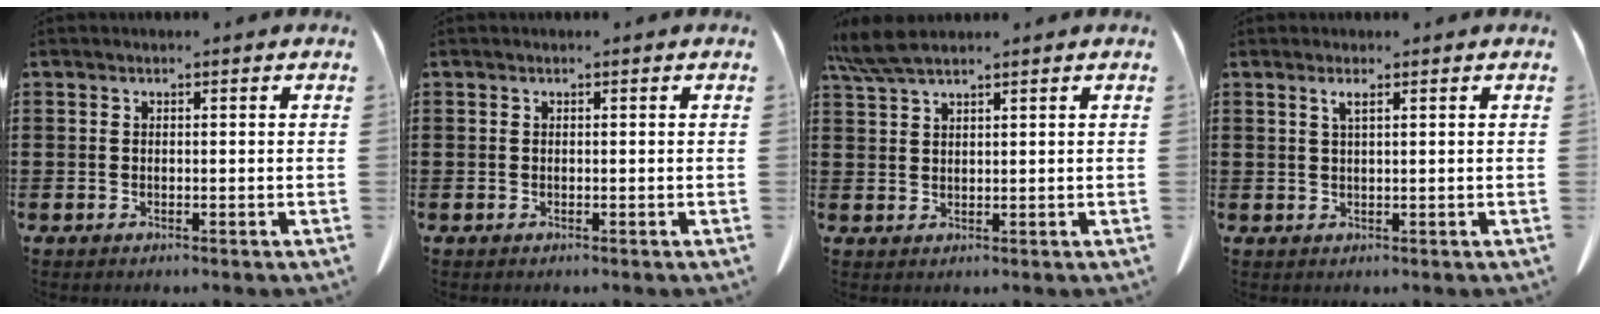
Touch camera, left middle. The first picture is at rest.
{"total": 0.0}
{"total": 4.6, "force": [3.6, 0.6, 2.8], "torque": [-0.063, 0.000, 0.067]}
{"total": 1.5, "force": [0.8, 0.2, 1.3], "torque": [-0.027, 0.002, 0.013]}